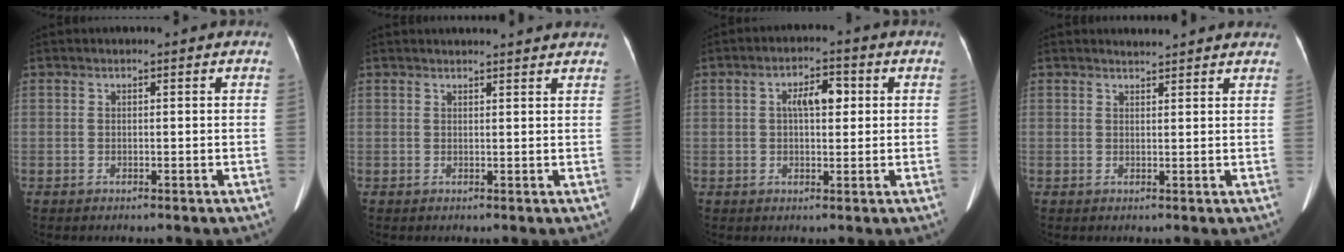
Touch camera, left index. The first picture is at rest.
{"total": 7.8, "force": [7.5, 0.3, 2.1], "torque": [-0.020, 0.022, 0.073]}
{"total": 4.7, "force": [1.0, 1.8, 4.2], "torque": [-0.077, 0.015, 0.017]}
{"total": 4.9, "force": [4.7, 0.7, 1.1], "torque": [-0.014, 0.015, 0.046]}